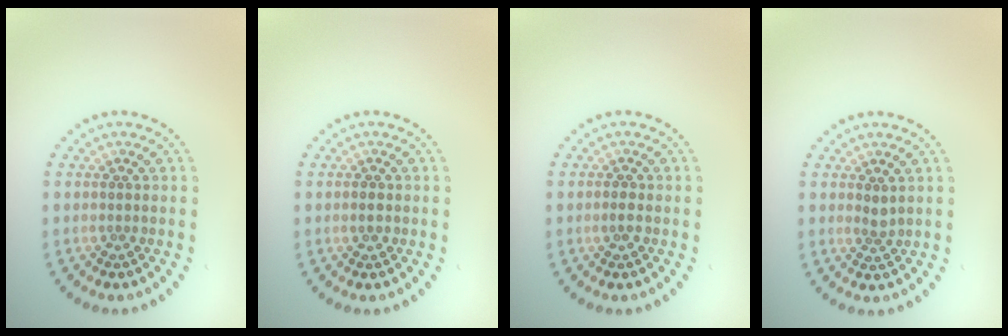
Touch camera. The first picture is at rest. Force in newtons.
{"total": 1.0, "press": 0.9, "slide": 0.4}
{"total": 1.0, "press": 1.0, "slide": 0.3}
{"total": 0.9, "press": 0.7, "slide": 0.5}